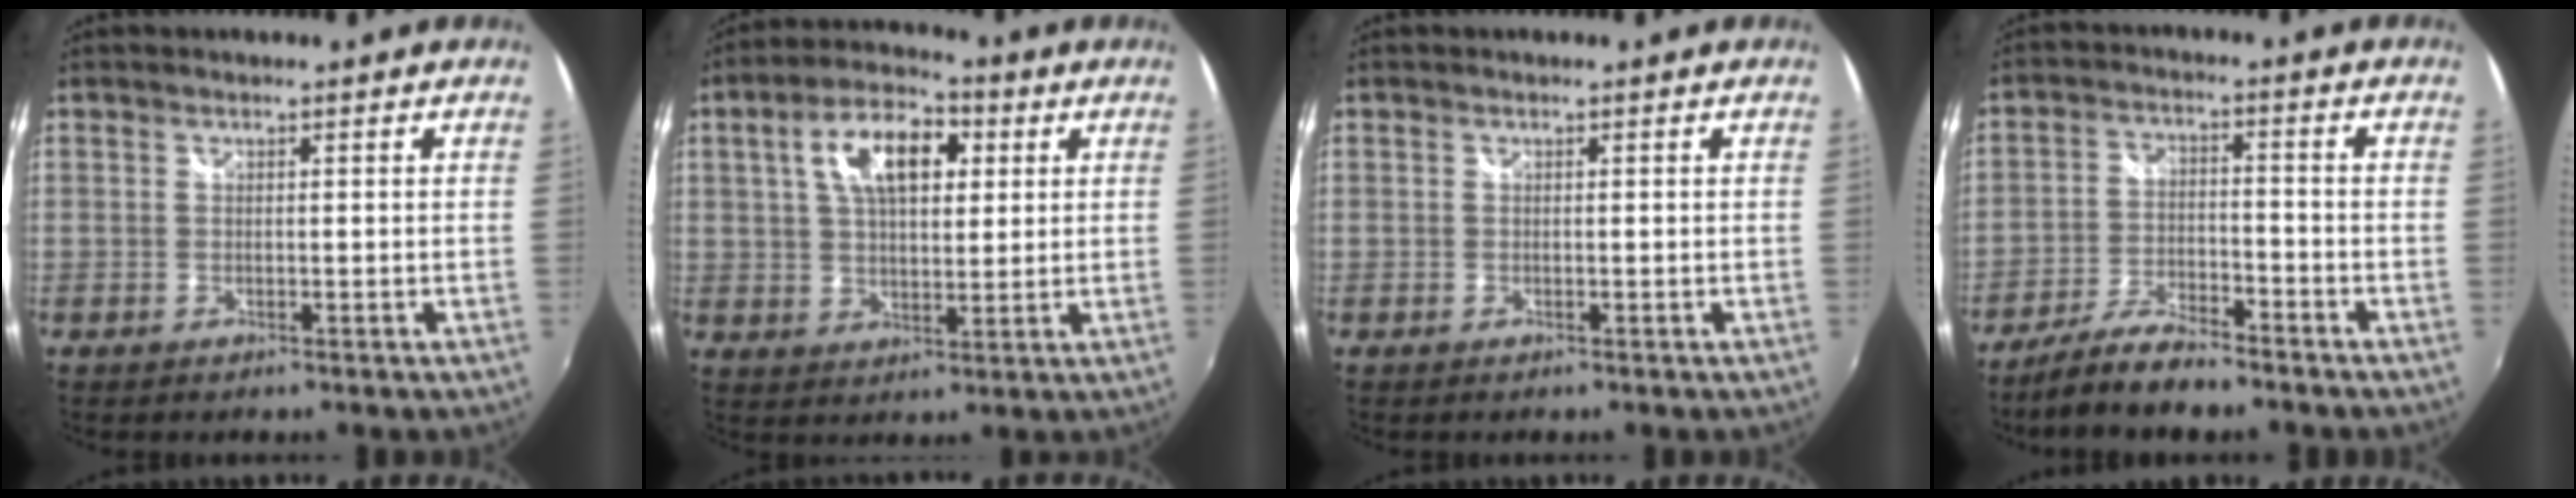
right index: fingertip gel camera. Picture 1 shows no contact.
{"total": 11.8, "force": [3.8, 6.2, 9.3], "torque": [-0.160, 0.030, 0.061]}
{"total": 0.0}
{"total": 9.0, "force": [-7.5, 1.8, 4.6], "torque": [-0.107, -0.009, -0.138]}